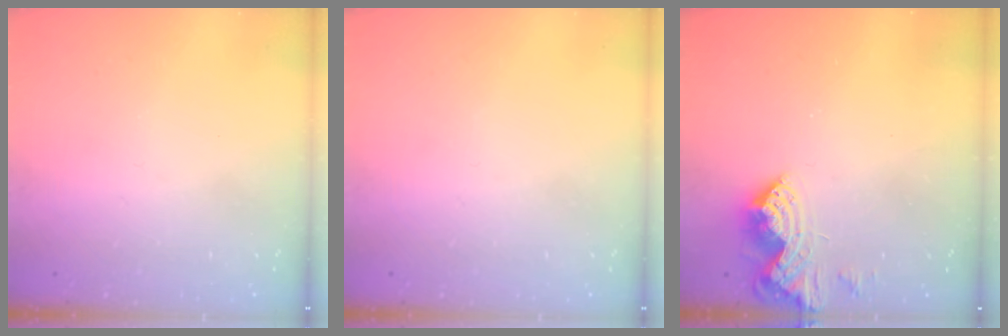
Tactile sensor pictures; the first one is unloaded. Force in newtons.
{"total": 0.0}
{"total": 12.7, "press": 12.7, "slide": 0.9}